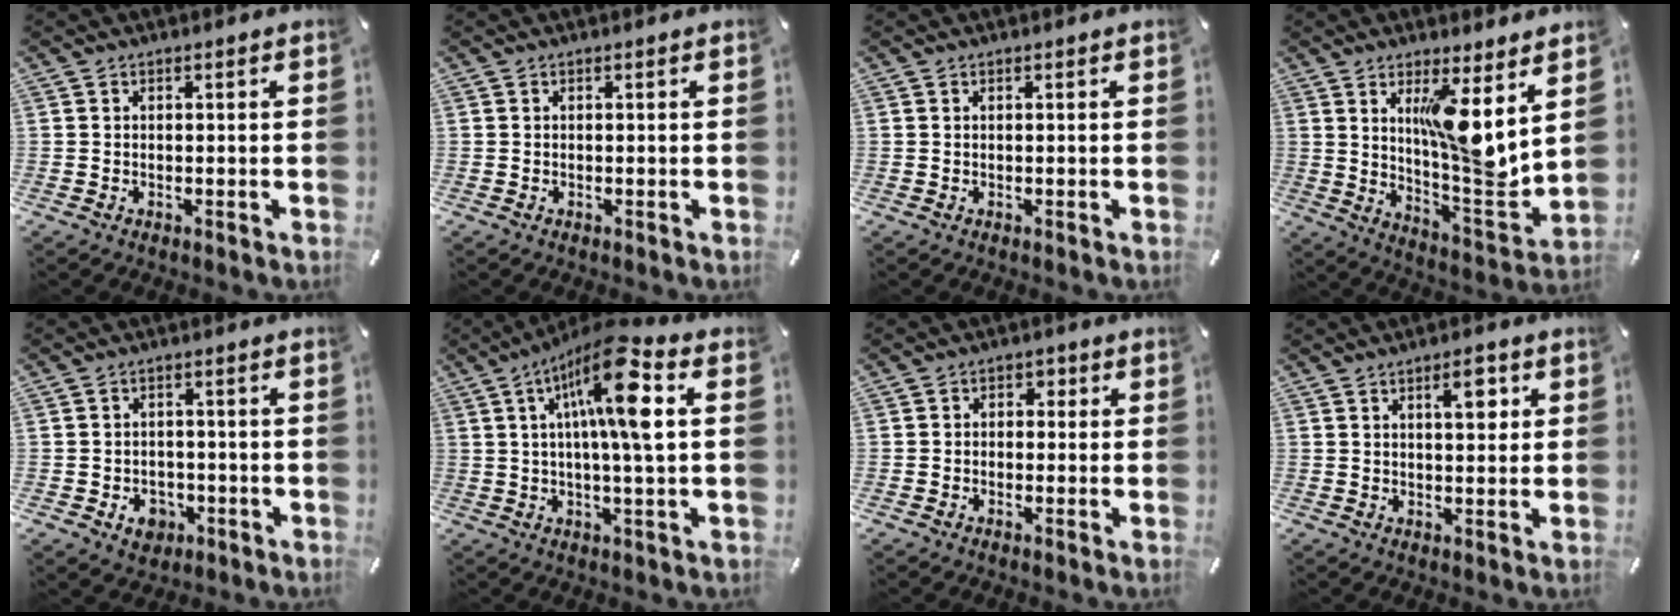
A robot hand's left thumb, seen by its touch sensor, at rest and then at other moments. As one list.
[{"total": 0.0}, {"total": 0.0}, {"total": 12.8, "force": [5.4, 3.2, 11.1], "torque": [-0.165, -0.049, 0.090]}, {"total": 5.5, "force": [-2.3, 4.5, 2.1], "torque": [-0.030, 0.012, -0.041]}, {"total": 15.7, "force": [4.7, 3.2, 14.7], "torque": [-0.264, -0.001, 0.070]}, {"total": 2.6, "force": [-1.2, 2.2, 0.9], "torque": [-0.015, 0.015, -0.026]}, {"total": 5.8, "force": [2.2, 2.5, 4.7], "torque": [-0.060, -0.008, 0.026]}]